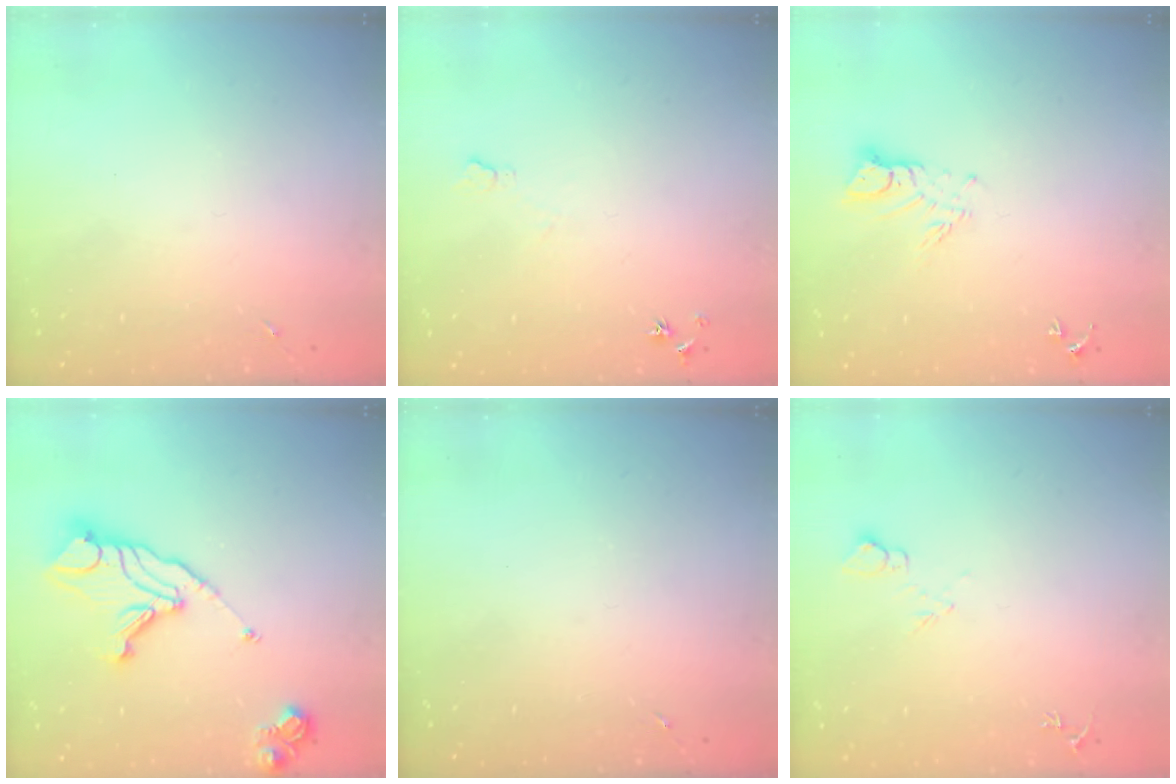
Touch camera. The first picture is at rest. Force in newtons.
{"total": 6.5, "press": 6.4, "slide": 0.8}
{"total": 6.7, "press": 6.7, "slide": 0.6}
{"total": 15.4, "press": 15.3, "slide": 1.7}
{"total": 0.0}
{"total": 6.7, "press": 6.7, "slide": 0.8}